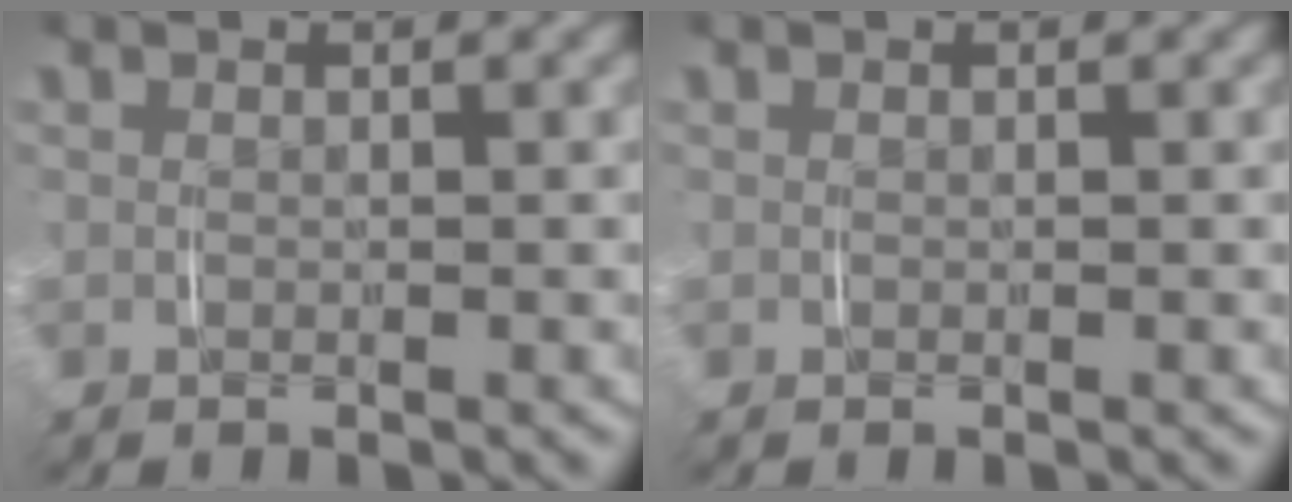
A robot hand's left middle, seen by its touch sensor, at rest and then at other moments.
{"total": 0.0}